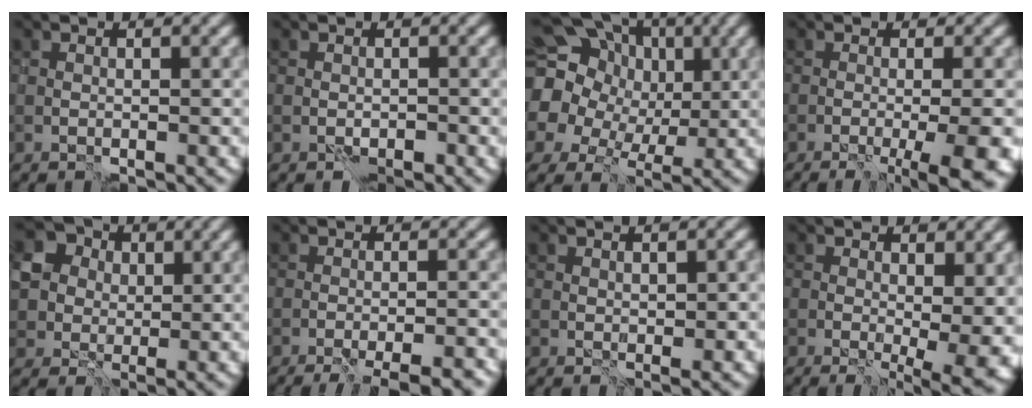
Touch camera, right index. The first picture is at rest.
{"total": 0.9, "force": [-0.5, 0.6, 0.4], "torque": [-0.005, -0.008, -0.006]}
{"total": 17.9, "force": [6.7, 14.6, 8.0], "torque": [-0.168, 0.034, 0.088]}
{"total": 6.0, "force": [-2.7, 0.8, 5.3], "torque": [-0.057, -0.011, -0.035]}
{"total": 7.8, "force": [2.8, 6.5, 3.3], "torque": [-0.085, 0.021, 0.037]}
{"total": 6.6, "force": [-5.5, 0.9, 3.6], "torque": [-0.032, -0.003, -0.069]}
{"total": 0.5, "force": [0.2, -0.5, 0.1], "torque": [0.004, 0.002, 0.003]}
{"total": 7.3, "force": [-0.2, 3.0, 6.7], "torque": [-0.079, -0.014, 0.011]}